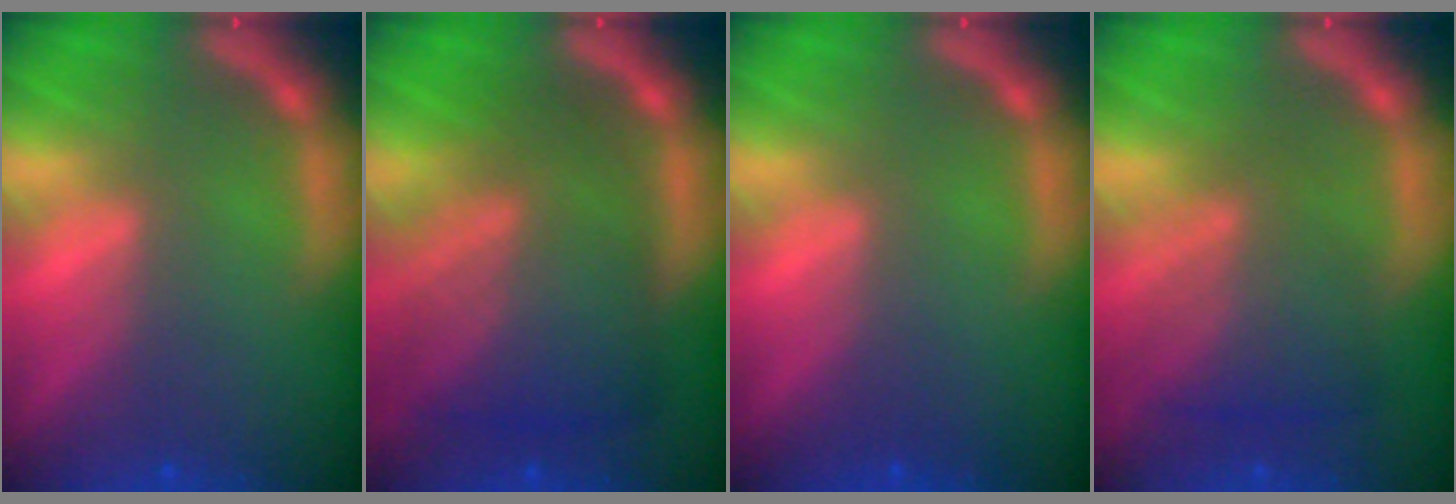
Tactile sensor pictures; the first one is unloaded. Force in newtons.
{"total": 8.6}
{"total": 0.0}
{"total": 5.1}